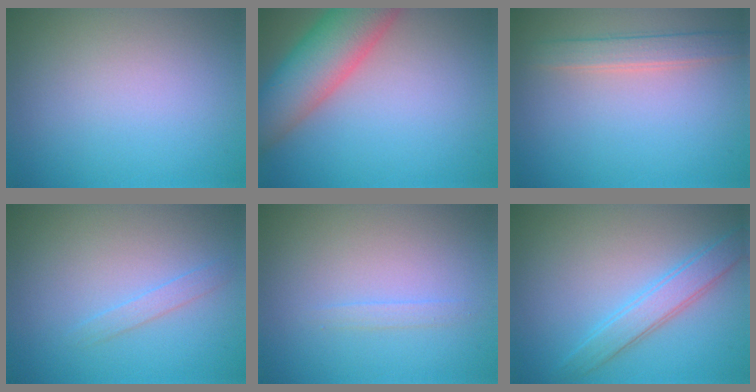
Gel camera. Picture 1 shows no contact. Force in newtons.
{"total": 8.2, "press": 8.2, "slide": 0.4}
{"total": 2.3, "press": 2.3, "slide": 0.3}
{"total": 1.1, "press": 1.1, "slide": 0.0}
{"total": 0.8, "press": 0.8, "slide": 0.0}
{"total": 3.0, "press": 3.0, "slide": 0.1}